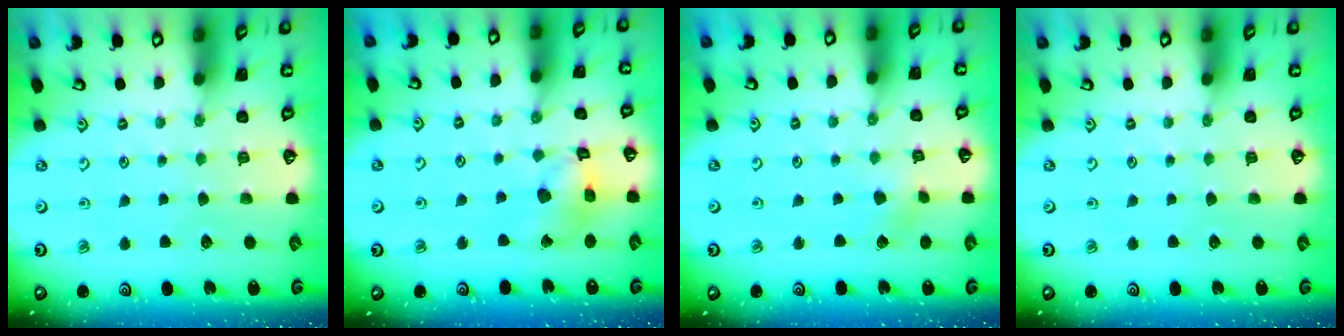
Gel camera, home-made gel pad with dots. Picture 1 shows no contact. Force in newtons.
{"total": 10.7, "press": 10.7, "slide": 1.1}
{"total": 2.6, "press": 2.4, "slide": 0.9}
{"total": 0.0}